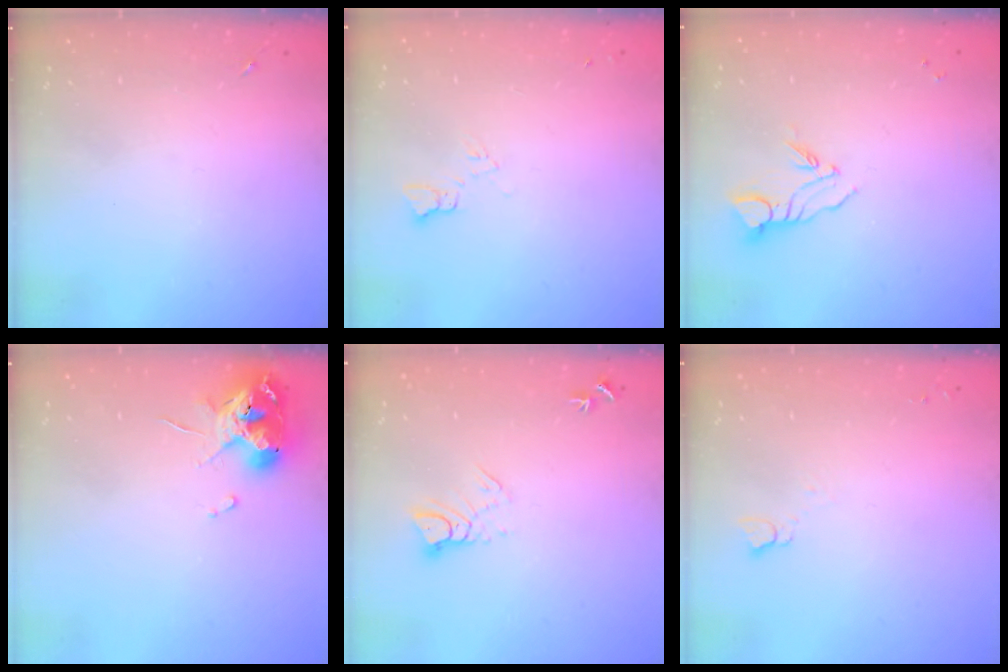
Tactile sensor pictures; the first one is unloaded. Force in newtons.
{"total": 5.3, "press": 5.3, "slide": 0.4}
{"total": 6.1, "press": 6.1, "slide": 0.5}
{"total": 10.3, "press": 10.3, "slide": 1.3}
{"total": 5.5, "press": 5.5, "slide": 0.4}
{"total": 2.7, "press": 2.7, "slide": 0.3}